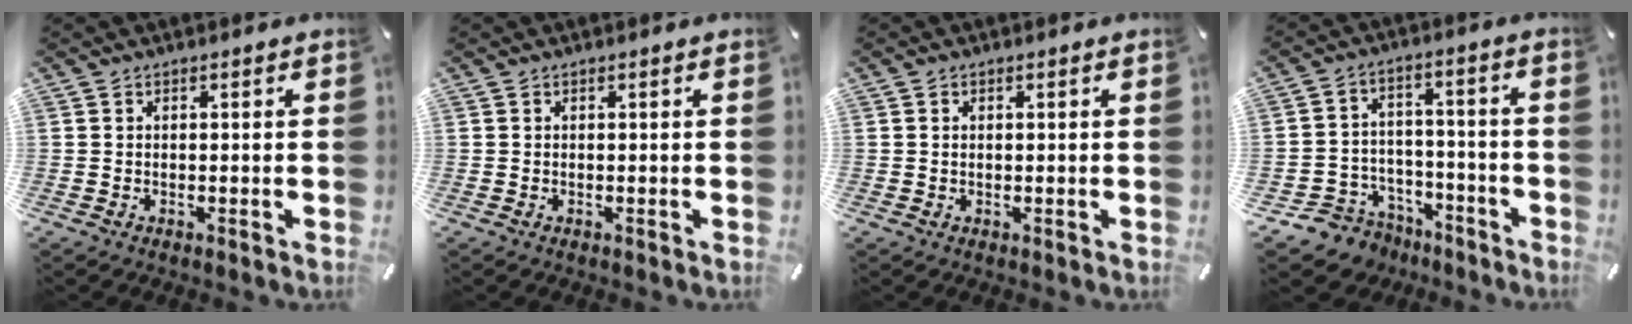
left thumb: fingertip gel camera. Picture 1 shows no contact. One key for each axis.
{"total": 0.0}
{"total": 0.7, "fx": 0.1, "fy": 0.4, "fz": 0.6, "tx": -0.012, "ty": 0.001, "tz": 0.001}
{"total": 8.3, "fx": -5.5, "fy": 6.1, "fz": 1.2, "tx": -0.023, "ty": 0.036, "tz": -0.096}